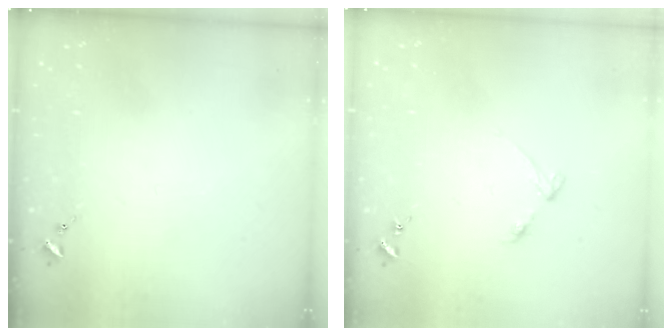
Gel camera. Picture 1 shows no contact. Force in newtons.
{"total": 3.4, "press": 3.4, "slide": 0.4}